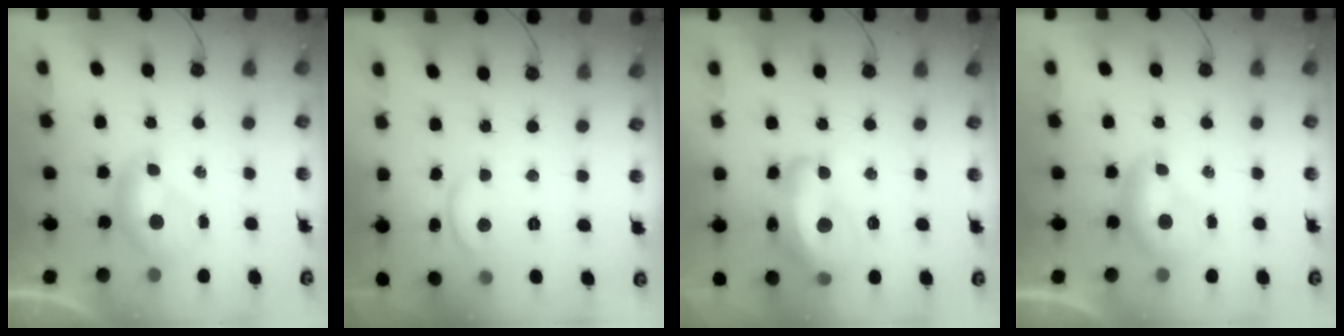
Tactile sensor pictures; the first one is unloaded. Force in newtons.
{"total": 2.7, "press": 2.6, "slide": 0.3}
{"total": 11.3, "press": 11.2, "slide": 1.1}
{"total": 0.0}